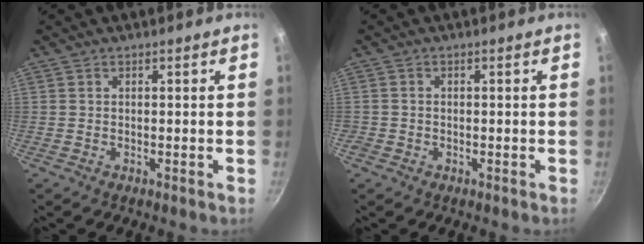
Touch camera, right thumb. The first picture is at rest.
{"total": 1.1, "force": [-0.4, 1.0, 0.2], "torque": [-0.003, 0.002, -0.008]}